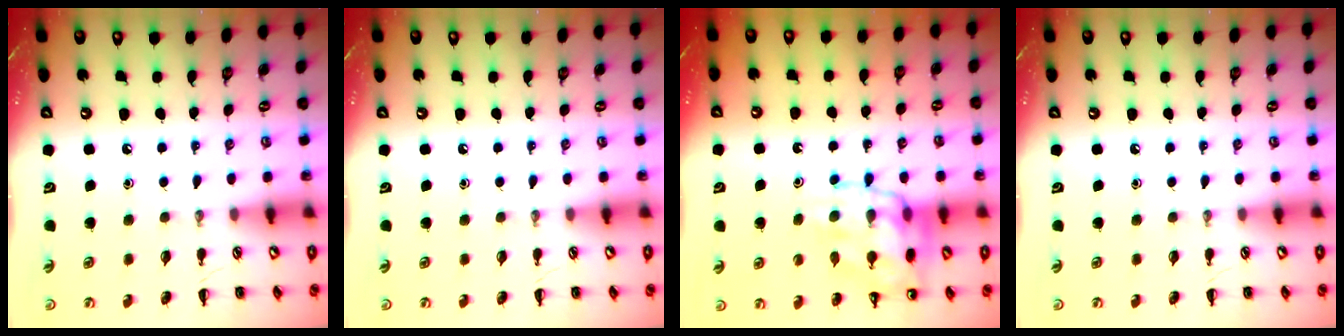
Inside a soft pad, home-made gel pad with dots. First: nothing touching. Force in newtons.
{"total": 0.0}
{"total": 18.7, "press": 18.4, "slide": 3.4}
{"total": 0.0}